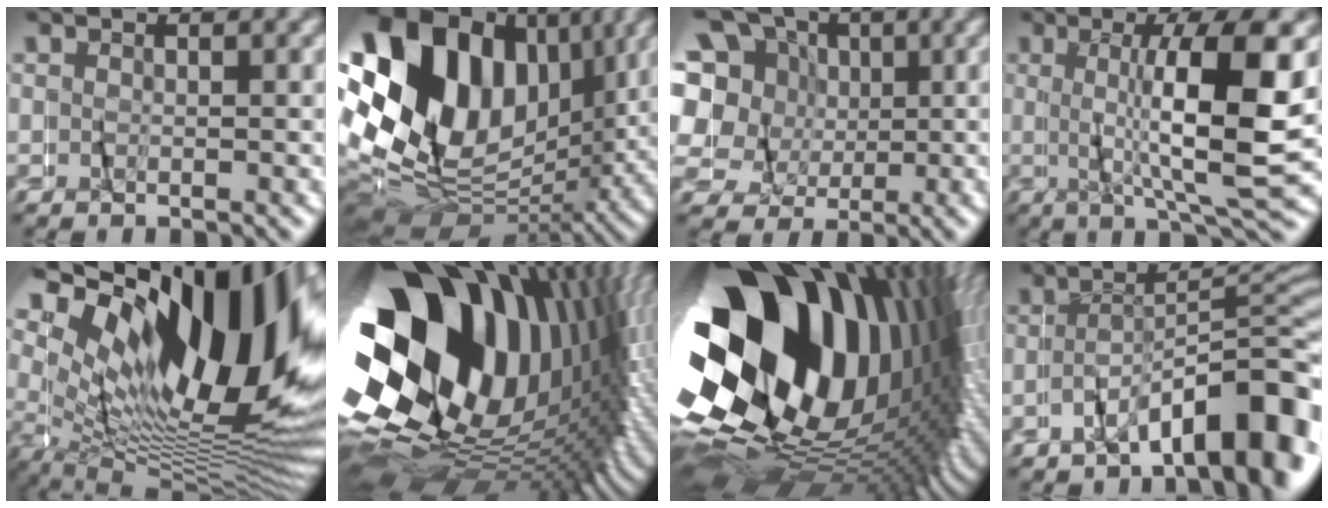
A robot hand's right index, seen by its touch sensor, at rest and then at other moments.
{"total": 23.0, "force": [2.2, 16.9, 15.4], "torque": [-0.274, -0.015, 0.035]}
{"total": 11.0, "force": [1.9, 9.2, 5.7], "torque": [-0.117, 0.003, 0.016]}
{"total": 10.6, "force": [1.4, 1.4, 10.4], "torque": [-0.153, 0.009, 0.025]}
{"total": 21.6, "force": [3.2, 11.7, 17.9], "torque": [-0.231, 0.025, 0.038]}
{"total": 38.9, "force": [-2.0, 24.6, 30.0], "torque": [-0.434, -0.021, -0.021]}
{"total": 43.9, "force": [-1.4, 27.2, 34.4], "torque": [-0.486, -0.023, -0.012]}
{"total": 9.2, "force": [-5.1, 2.8, 7.1], "torque": [-0.082, 0.013, -0.086]}